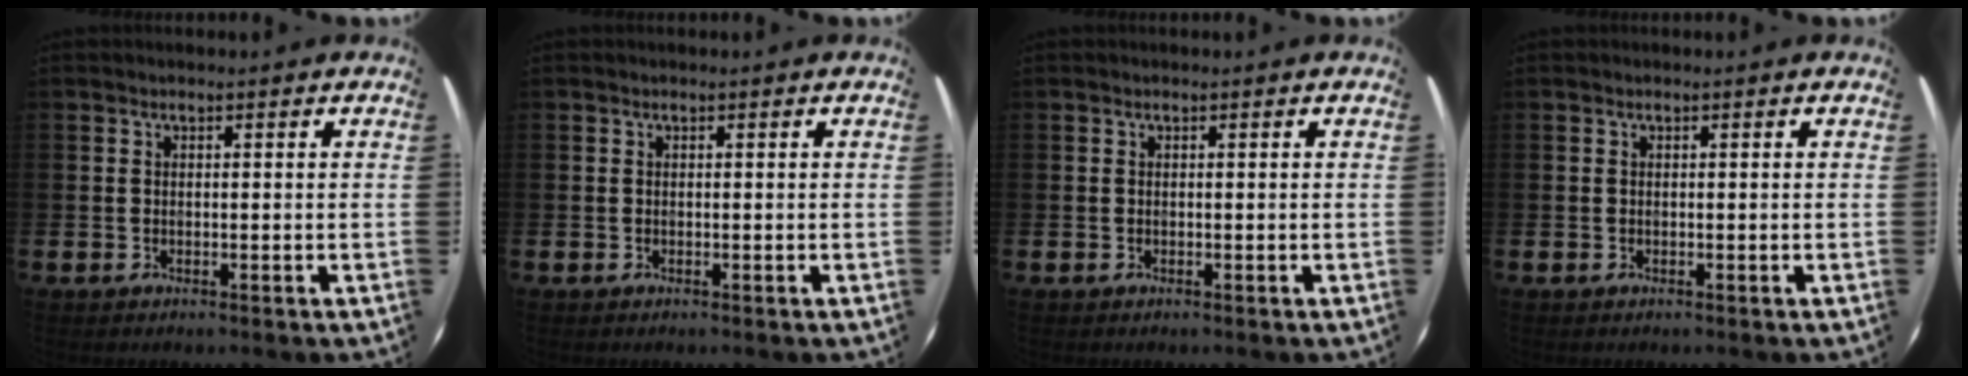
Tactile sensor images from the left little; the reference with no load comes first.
{"total": 0.0}
{"total": 0.0}
{"total": 0.0}